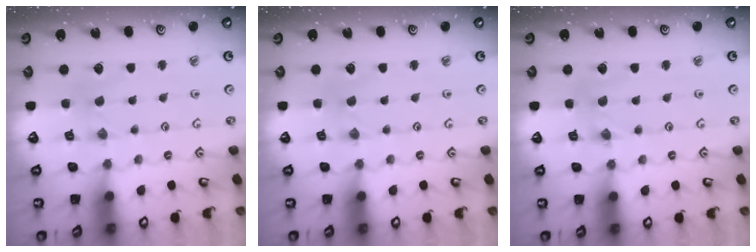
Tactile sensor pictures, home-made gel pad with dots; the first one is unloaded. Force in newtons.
{"total": 0.0}
{"total": 0.0}